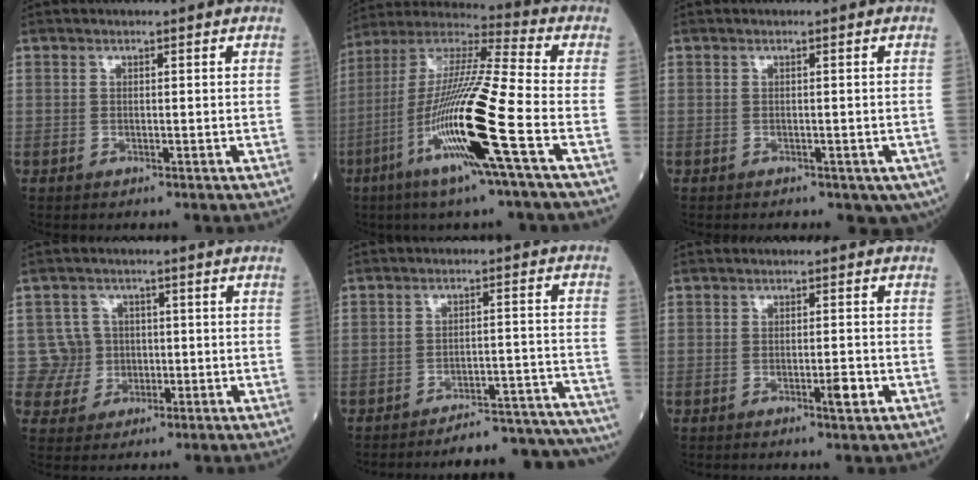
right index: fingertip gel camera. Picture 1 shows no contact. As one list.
[{"total": 19.1, "force": [-6.7, -0.6, 17.9], "torque": [-0.373, -0.026, -0.137]}, {"total": 4.1, "force": [-2.3, 1.9, 2.8], "torque": [-0.018, -0.005, -0.029]}, {"total": 5.1, "force": [0.2, 5.0, -0.5], "torque": [0.024, 0.012, 0.008]}, {"total": 16.8, "force": [-16.5, 0.7, 3.1], "torque": [0.010, 0.026, -0.203]}, {"total": 2.4, "force": [-0.9, 0.5, 2.1], "torque": [-0.031, -0.001, -0.010]}]